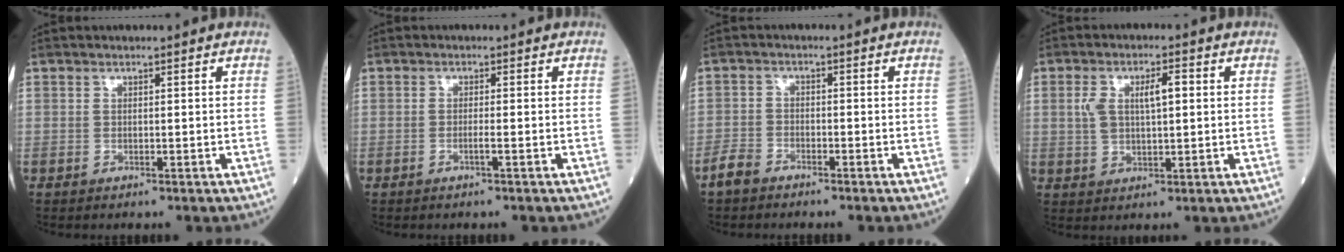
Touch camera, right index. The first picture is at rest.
{"total": 1.0, "force": [-0.4, -0.3, 0.8], "torque": [-0.015, 0.001, -0.008]}
{"total": 2.9, "force": [-2.5, 1.3, 0.9], "torque": [-0.023, 0.003, -0.049]}
{"total": 5.7, "force": [1.2, 2.1, 5.2], "torque": [-0.104, 0.016, 0.028]}